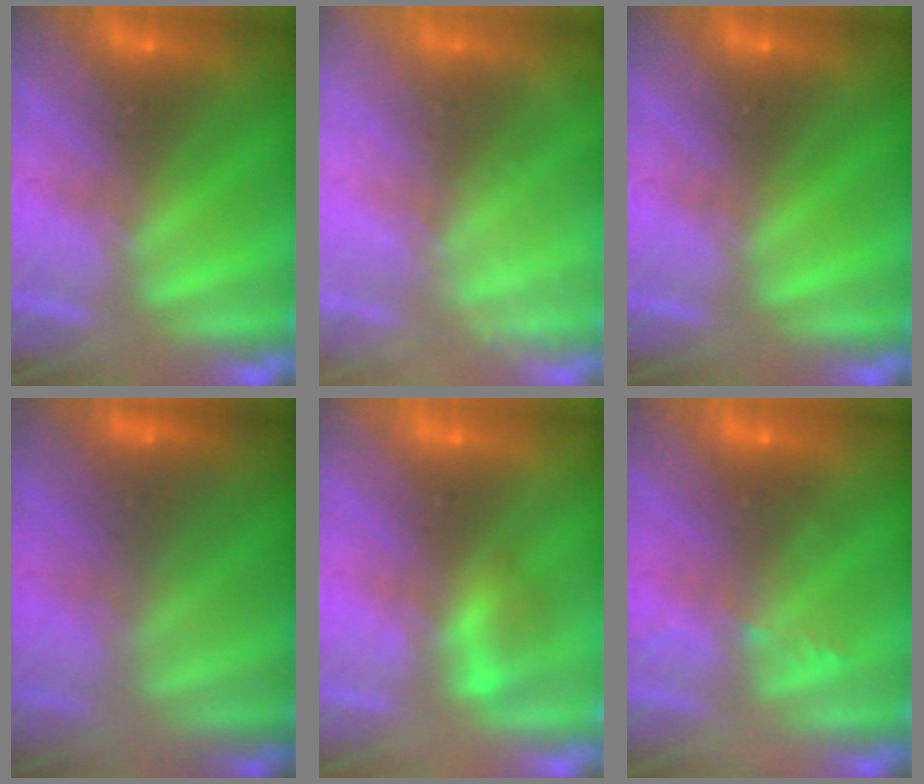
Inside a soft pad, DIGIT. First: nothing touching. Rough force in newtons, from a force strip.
{"total": 2.4}
{"total": 0.0}
{"total": 2.4}
{"total": 2.2}
{"total": 2.3}